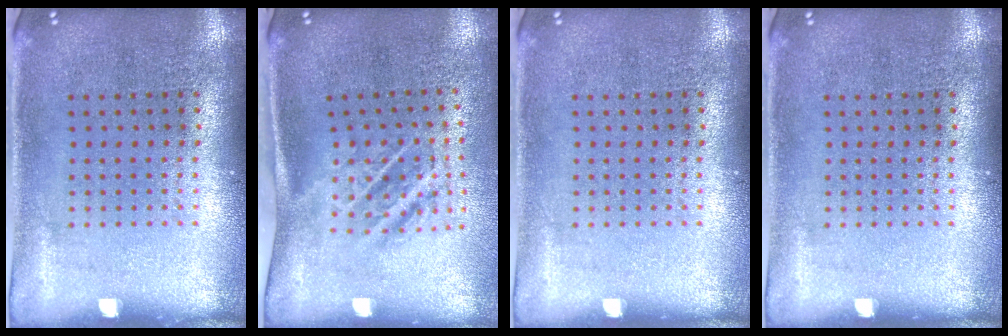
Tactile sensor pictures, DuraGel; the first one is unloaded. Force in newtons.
{"total": 1.8, "press": 1.1, "slide": 1.4}
{"total": 0.0}
{"total": 0.0}